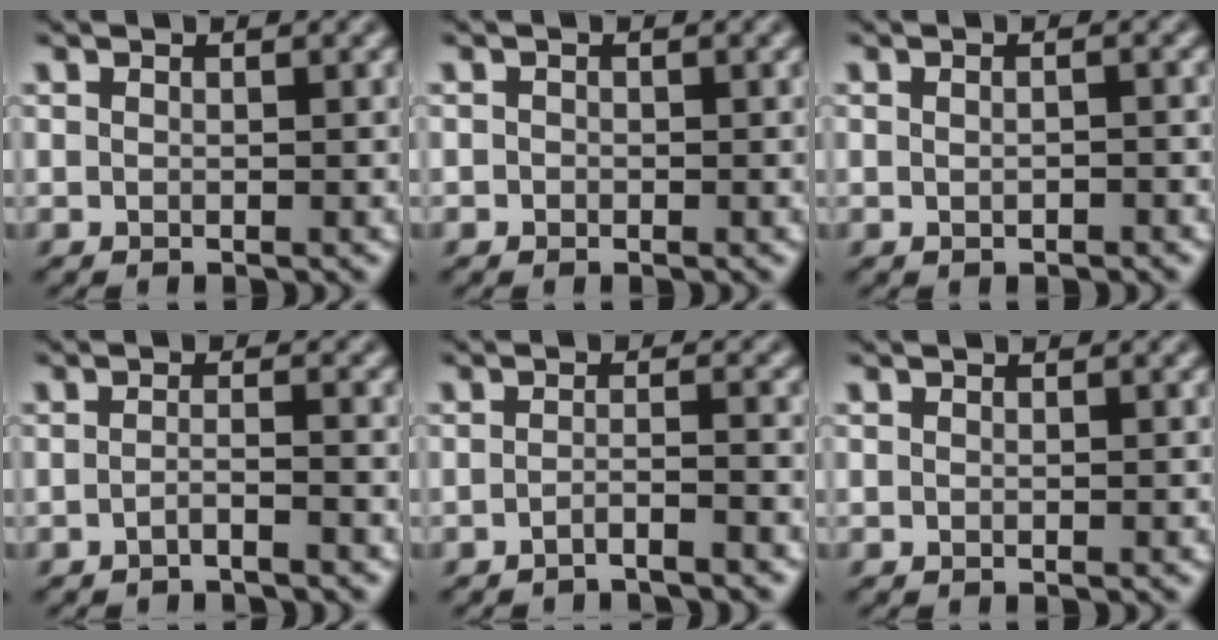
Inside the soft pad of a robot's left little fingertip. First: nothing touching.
{"total": 0.6, "force": [-0.2, 0.5, 0.1], "torque": [0.003, -0.002, -0.008]}
{"total": 1.1, "force": [-0.5, 0.4, 0.9], "torque": [-0.018, 0.001, -0.008]}
{"total": 1.4, "force": [-1.2, -0.1, 0.7], "torque": [-0.017, 0.006, -0.026]}
{"total": 1.7, "force": [-1.5, -0.2, 0.7], "torque": [-0.015, 0.005, -0.033]}
{"total": 0.0}